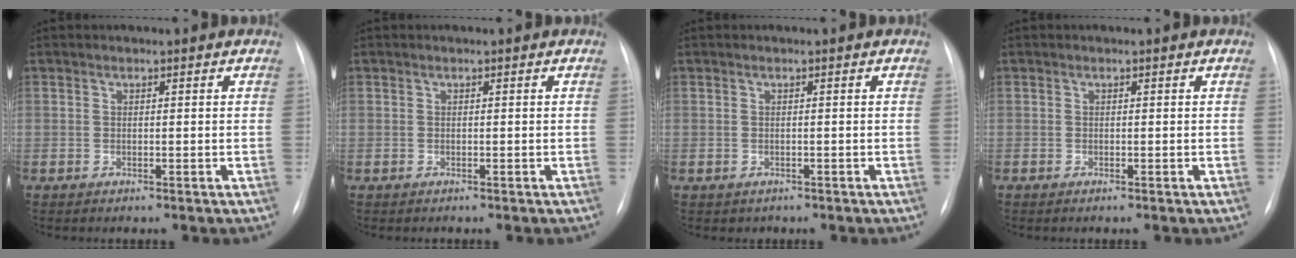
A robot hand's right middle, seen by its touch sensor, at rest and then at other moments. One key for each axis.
{"total": 0.0}
{"total": 1.0, "fx": -0.6, "fy": 0.9, "fz": 0.0, "tx": -0.006, "ty": 0.002, "tz": -0.005}
{"total": 0.0}